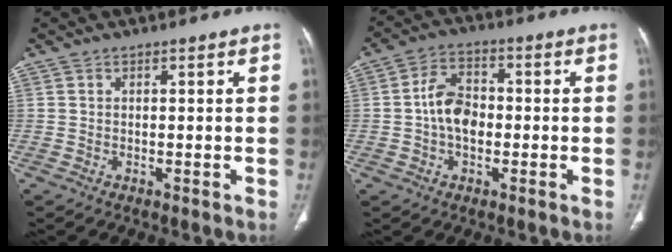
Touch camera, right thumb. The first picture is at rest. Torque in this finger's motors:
{"motor_torque": [2.50, 2.23, 1.11, -0.71, 0.14]}